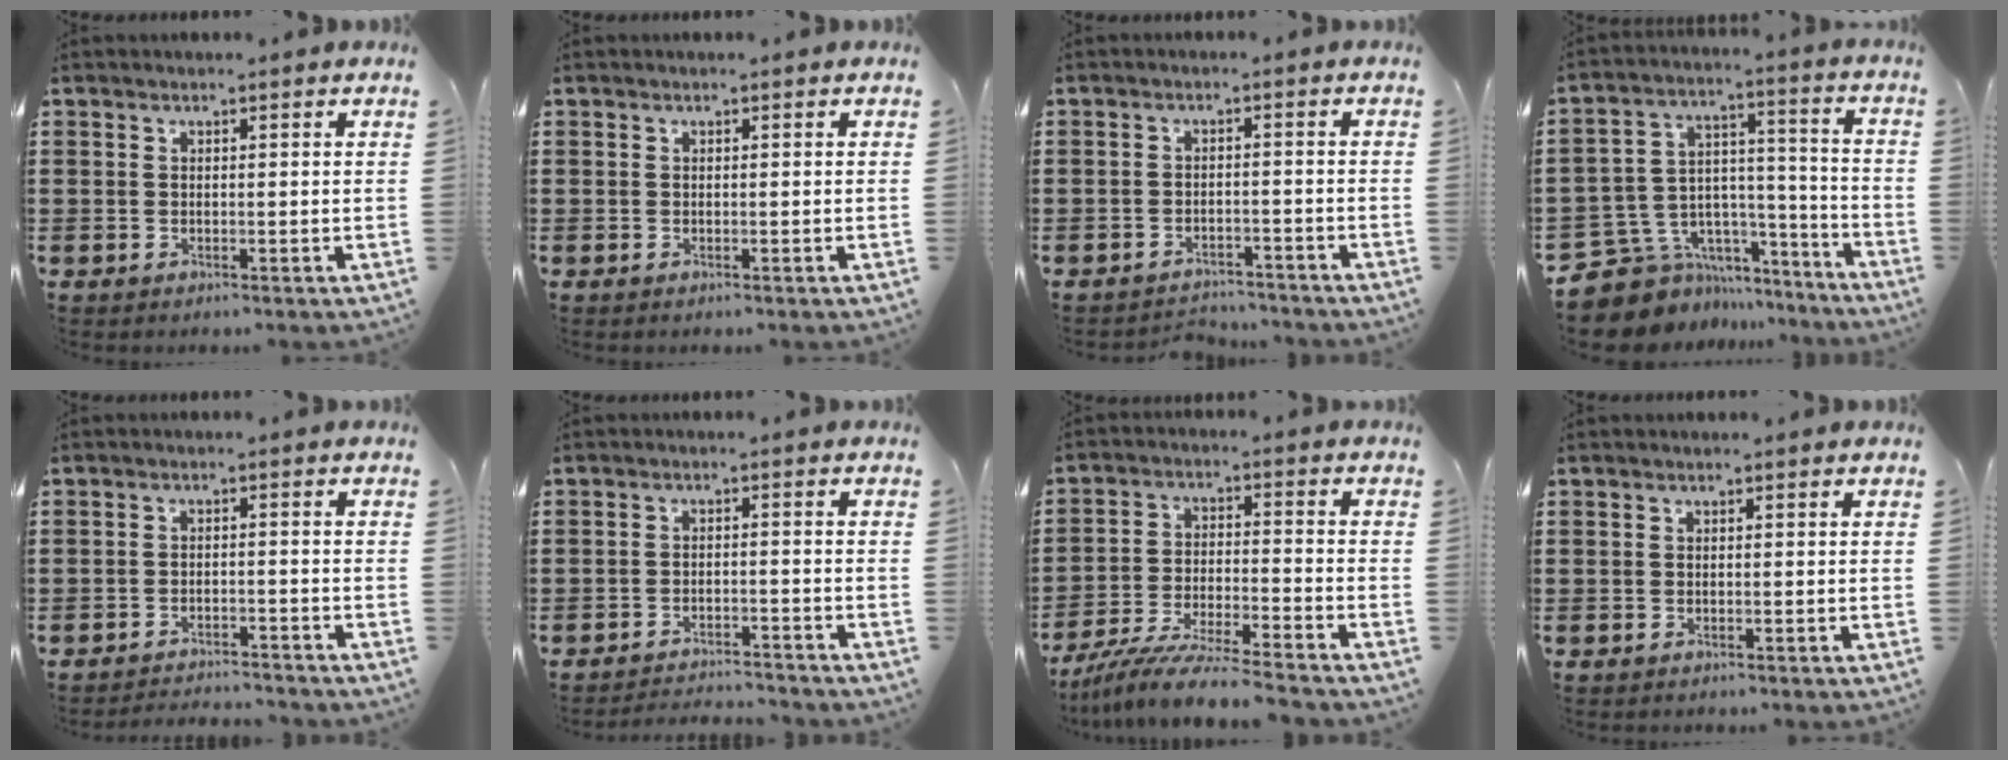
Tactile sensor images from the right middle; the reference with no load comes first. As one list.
[{"total": 0.0}, {"total": 2.5, "force": [-2.5, 0.4, -0.3], "torque": [-0.003, 0.001, -0.056]}, {"total": 9.0, "force": [-6.9, 5.6, 1.6], "torque": [-0.058, 0.001, -0.127]}, {"total": 2.6, "force": [-2.6, 0.1, 0.1], "torque": [-0.007, 0.000, -0.056]}, {"total": 2.8, "force": [-2.8, 0.1, 0.2], "torque": [-0.008, 0.000, -0.058]}, {"total": 8.3, "force": [-7.8, -0.2, 3.0], "torque": [-0.060, -0.002, -0.152]}, {"total": 0.0}]